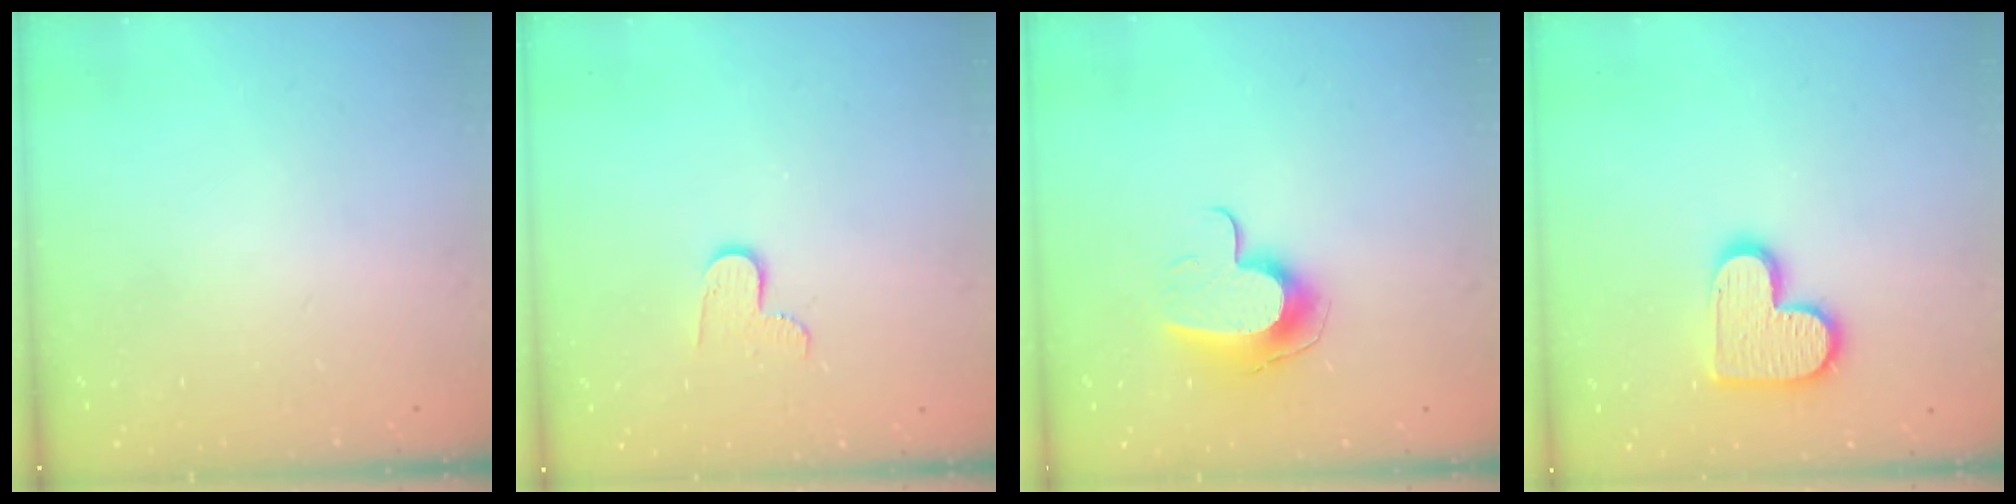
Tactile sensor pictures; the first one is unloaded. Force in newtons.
{"total": 5.8, "press": 5.8, "slide": 0.3}
{"total": 10.8, "press": 10.8, "slide": 0.6}
{"total": 13.4, "press": 13.4, "slide": 0.8}